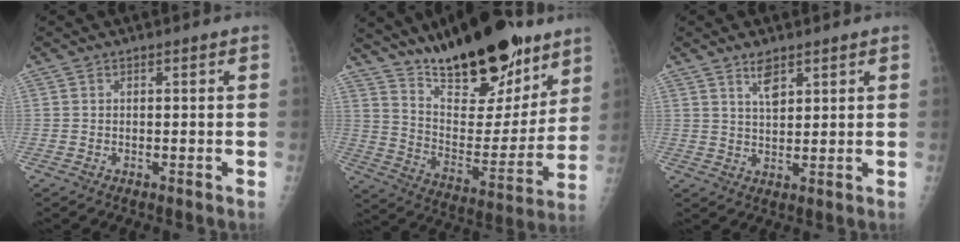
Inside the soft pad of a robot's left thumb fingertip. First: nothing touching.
{"total": 25.5, "force": [18.1, 9.7, 15.2], "torque": [-0.192, -0.086, 0.292]}
{"total": 4.1, "force": [2.6, 1.7, 2.6], "torque": [-0.037, -0.017, 0.050]}